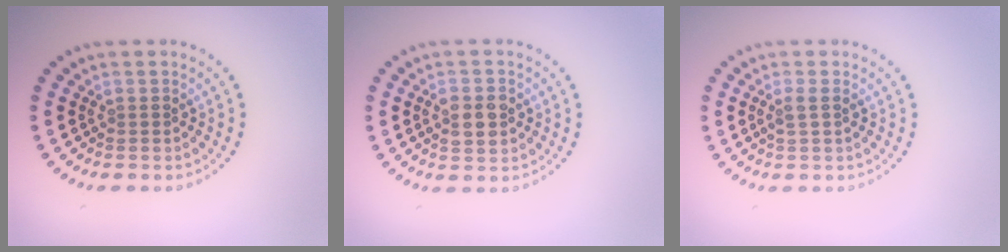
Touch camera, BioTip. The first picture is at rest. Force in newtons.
{"total": 2.9, "press": 2.9, "slide": 0.2}
{"total": 1.3, "press": 1.1, "slide": 0.6}